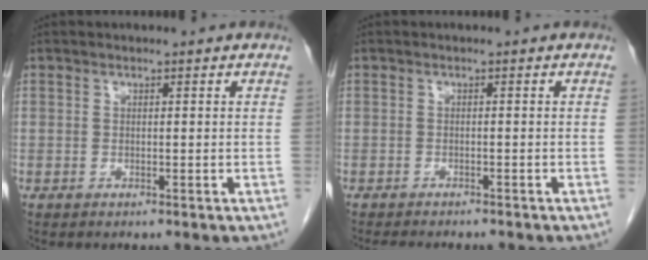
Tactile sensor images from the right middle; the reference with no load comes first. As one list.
[{"total": 5.7, "force": [-5.1, 1.3, 2.2], "torque": [-0.027, -0.006, -0.071]}]